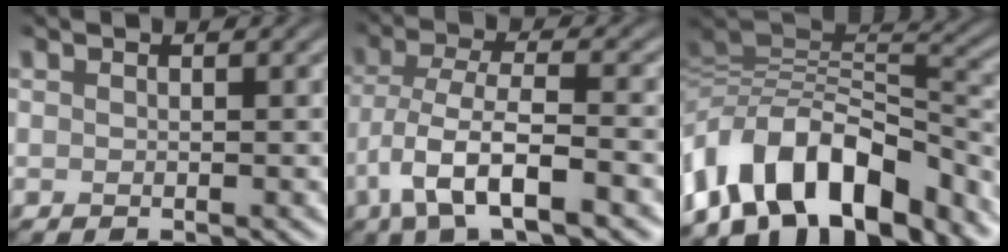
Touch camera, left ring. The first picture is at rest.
{"total": 7.4, "force": [-3.3, 2.3, 6.2], "torque": [-0.121, -0.001, -0.067]}
{"total": 12.6, "force": [-6.8, 5.9, 8.8], "torque": [-0.146, 0.021, -0.132]}